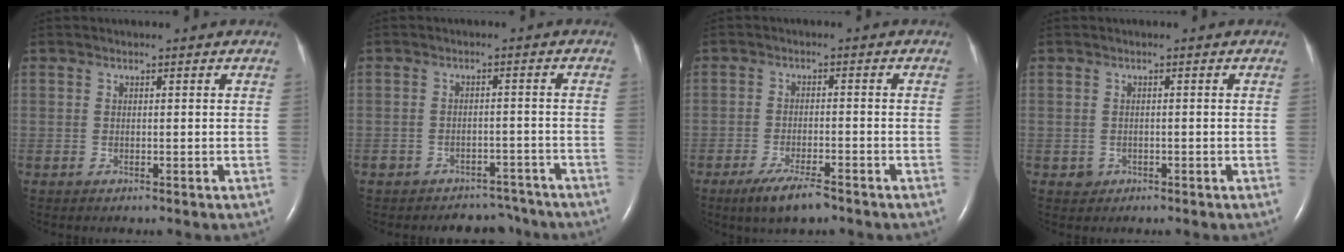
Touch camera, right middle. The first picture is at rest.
{"total": 6.1, "force": [-5.3, 3.1, 0.0], "torque": [0.008, 0.020, -0.067]}
{"total": 6.0, "force": [-4.3, 1.1, 4.0], "torque": [-0.083, -0.012, -0.071]}
{"total": 1.1, "force": [-0.5, 1.0, 0.0], "torque": [-0.001, 0.003, -0.006]}